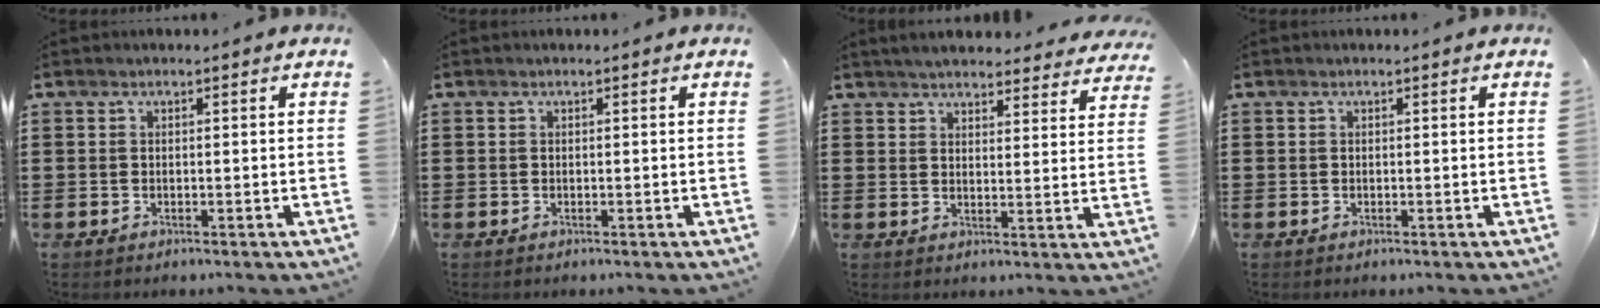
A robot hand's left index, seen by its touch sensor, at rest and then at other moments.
{"total": 0.0}
{"total": 4.3, "force": [4.2, 0.2, 0.9], "torque": [-0.024, -0.020, 0.073]}
{"total": 0.0}